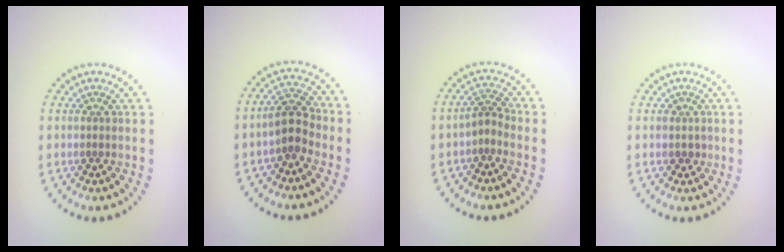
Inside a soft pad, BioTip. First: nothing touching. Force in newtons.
{"total": 3.0, "press": 2.8, "slide": 1.0}
{"total": 1.7, "press": 1.1, "slide": 1.3}
{"total": 1.0, "press": 0.9, "slide": 0.5}